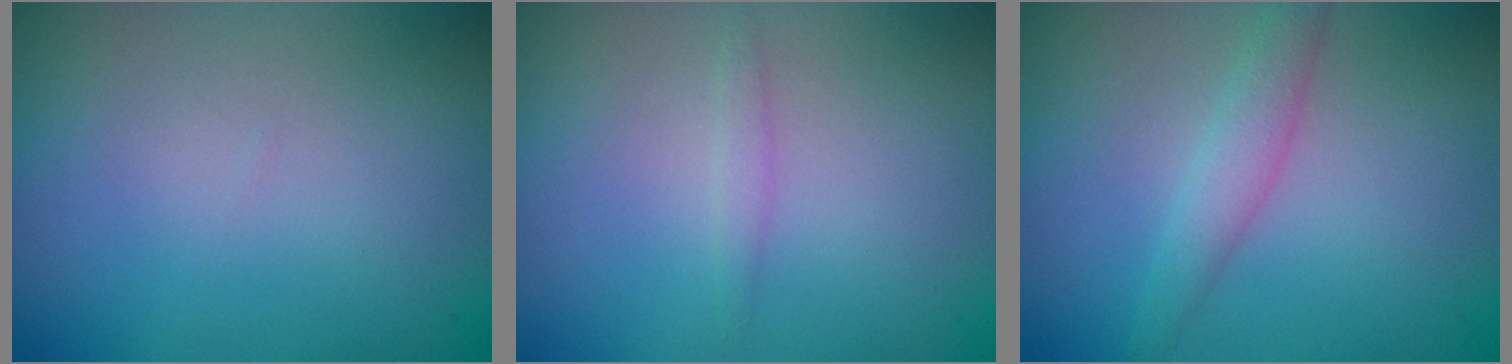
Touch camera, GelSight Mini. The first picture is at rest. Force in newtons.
{"total": 0.8, "press": 0.8, "slide": 0.0}
{"total": 2.0, "press": 2.0, "slide": 0.0}